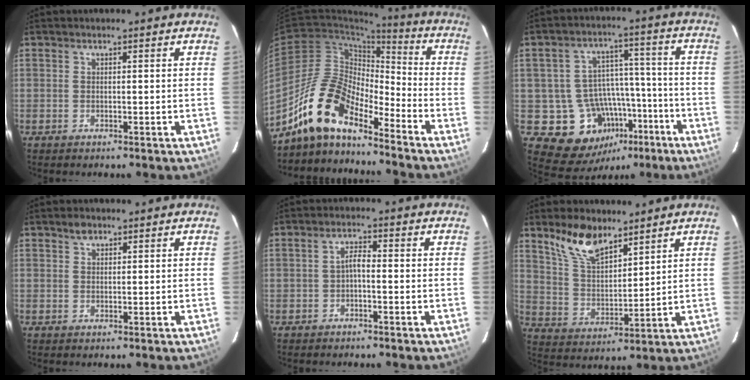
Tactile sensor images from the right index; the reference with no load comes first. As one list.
[{"total": 14.4, "force": [-11.8, 4.4, 7.0], "torque": [-0.128, 0.006, -0.236]}, {"total": 13.5, "force": [-6.7, 10.7, 4.9], "torque": [-0.093, 0.047, -0.071]}, {"total": 1.8, "force": [1.2, 1.1, 0.8], "torque": [-0.013, 0.005, 0.022]}, {"total": 2.0, "force": [-0.8, 0.7, 1.7], "torque": [-0.034, 0.008, -0.017]}, {"total": 10.5, "force": [7.8, 4.2, 5.6], "torque": [-0.103, 0.008, 0.156]}]